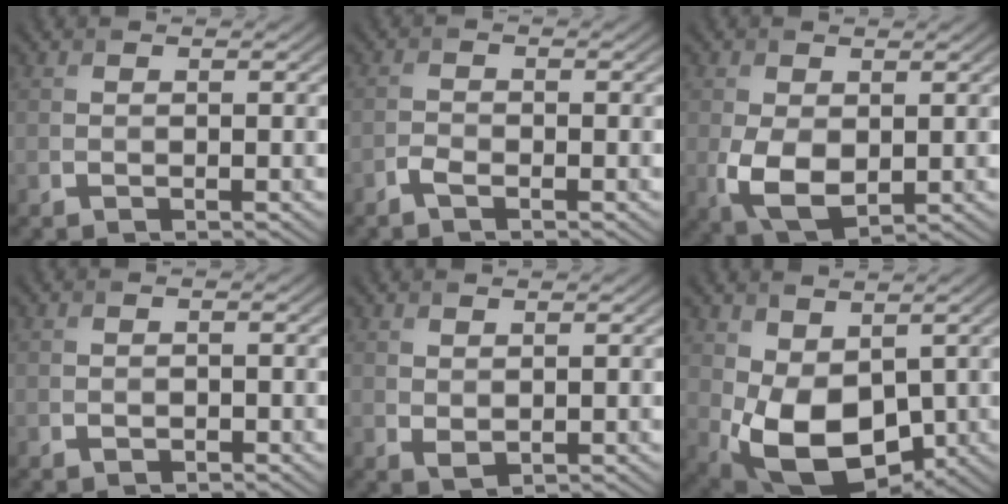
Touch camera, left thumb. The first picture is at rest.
{"total": 1.5, "force": [-1.1, 0.5, 0.8], "torque": [-0.020, 0.001, -0.027]}
{"total": 5.7, "force": [-0.4, 3.7, 4.4], "torque": [-0.105, -0.015, -0.001]}
{"total": 0.7, "force": [-0.5, 0.4, 0.3], "torque": [-0.003, -0.003, -0.007]}
{"total": 1.3, "force": [0.7, 0.7, 0.8], "torque": [-0.020, -0.006, 0.018]}
{"total": 9.9, "force": [0.0, 6.4, 7.6], "torque": [-0.169, -0.023, 0.002]}